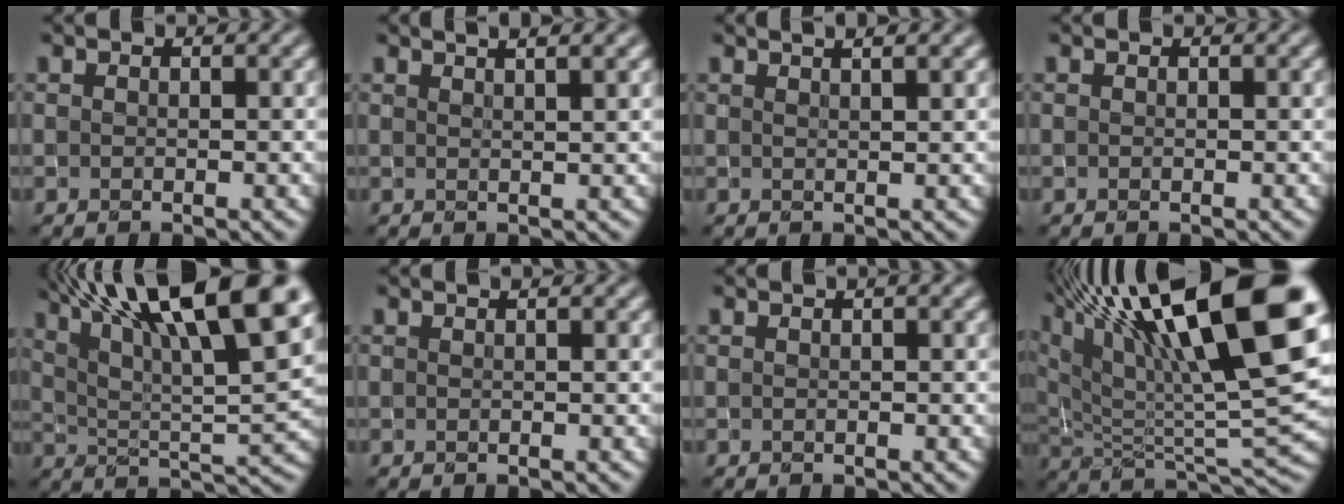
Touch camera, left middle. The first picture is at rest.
{"total": 4.7, "force": [3.1, 1.8, 3.0], "torque": [-0.009, 0.032, 0.009]}
{"total": 4.2, "force": [2.7, 1.7, 2.8], "torque": [-0.007, 0.027, 0.003]}
{"total": 0.0}
{"total": 16.2, "force": [9.5, 4.4, 12.4], "torque": [-0.217, 0.016, 0.159]}
{"total": 0.7, "force": [0.4, 0.1, 0.6], "torque": [-0.012, -0.001, 0.004]}
{"total": 0.8, "force": [0.4, 0.1, 0.7], "torque": [-0.010, 0.008, 0.006]}
{"total": 17.3, "force": [9.1, 4.9, 13.9], "torque": [-0.245, 0.025, 0.165]}